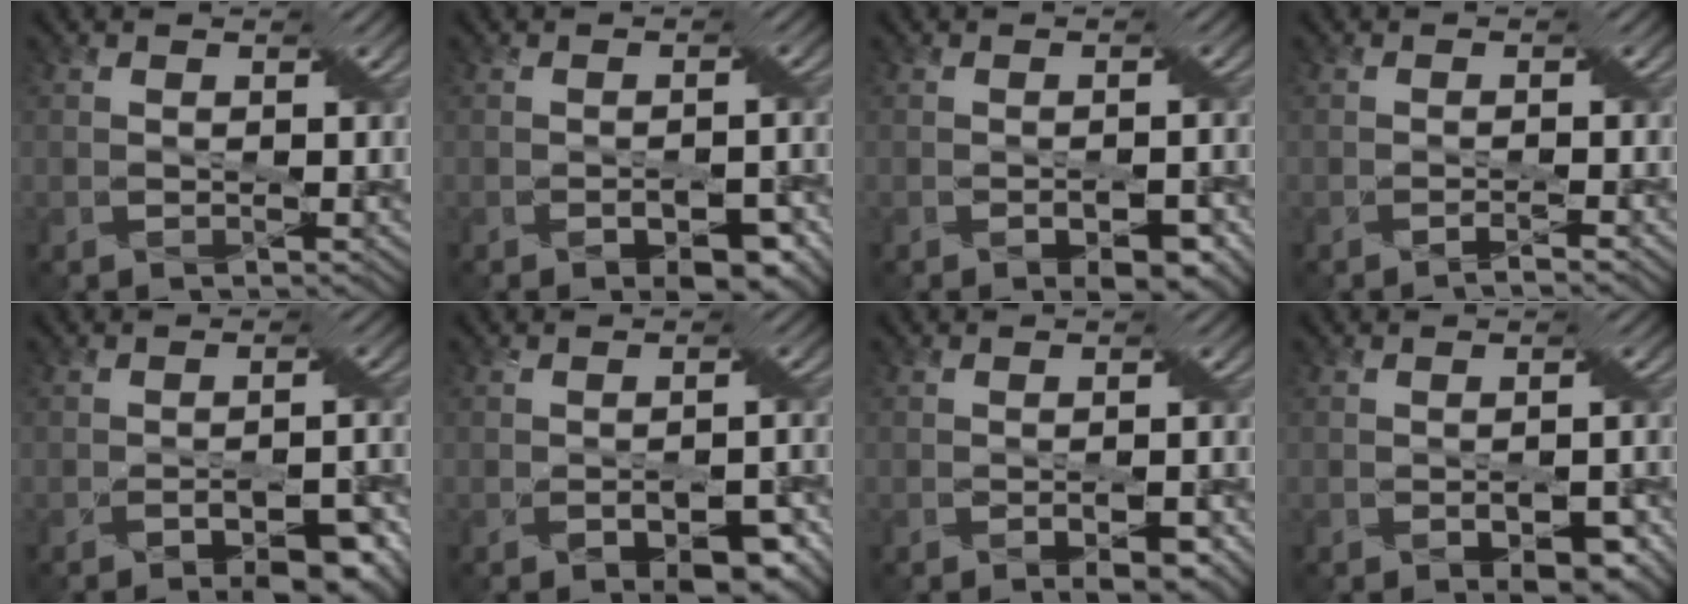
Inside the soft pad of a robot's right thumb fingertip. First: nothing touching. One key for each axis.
{"total": 5.8, "fx": -3.4, "fy": 2.7, "fz": 3.8, "tx": -0.048, "ty": -0.015, "tz": -0.048}
{"total": 4.5, "fx": -2.7, "fy": 1.9, "fz": 3.1, "tx": -0.040, "ty": -0.009, "tz": -0.039}
{"total": 1.4, "fx": -1.3, "fy": -0.5, "fz": 0.3, "tx": -0.007, "ty": 0.005, "tz": -0.025}
{"total": 8.0, "fx": -5.4, "fy": 2.8, "fz": 5.2, "tx": -0.078, "ty": -0.013, "tz": -0.078}
{"total": 7.0, "fx": -4.2, "fy": 3.4, "fz": 4.4, "tx": -0.059, "ty": -0.016, "tz": -0.059}
{"total": 3.8, "fx": -2.2, "fy": 1.2, "fz": 2.8, "tx": -0.040, "ty": -0.006, "tz": -0.030}
{"total": 5.1, "fx": -2.9, "fy": 2.4, "fz": 3.5, "tx": -0.044, "ty": -0.013, "tz": -0.042}